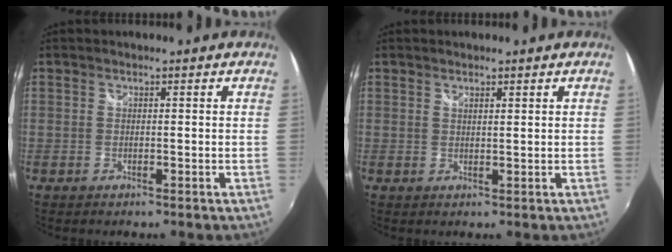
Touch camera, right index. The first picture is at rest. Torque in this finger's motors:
{"motor_torque": [-0.19, 0.28, -0.06, 0.00]}